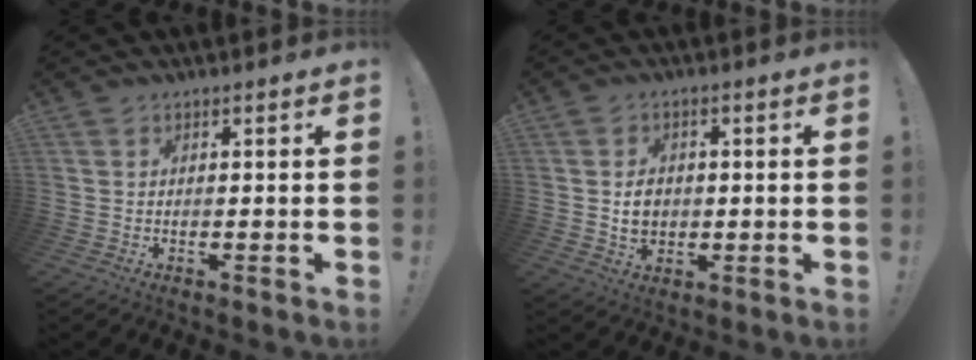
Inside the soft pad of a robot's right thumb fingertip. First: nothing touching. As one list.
[{"total": 5.6, "force": [-0.2, 4.5, 3.3], "torque": [-0.043, -0.001, -0.005]}]